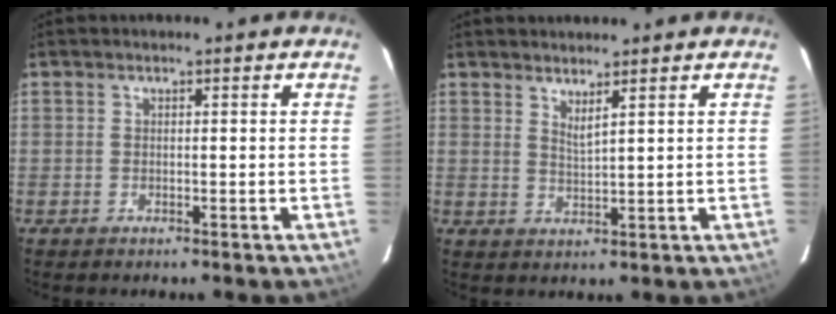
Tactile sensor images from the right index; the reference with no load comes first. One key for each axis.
{"total": 2.6, "fx": 2.1, "fy": -0.2, "fz": 1.6, "tx": -0.028, "ty": -0.004, "tz": 0.033}